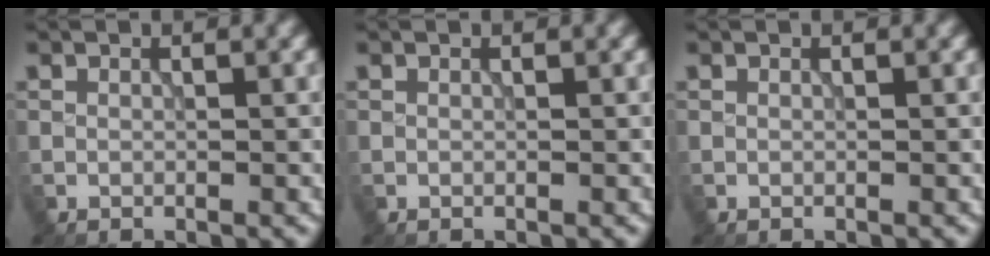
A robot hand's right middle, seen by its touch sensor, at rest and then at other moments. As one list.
[{"total": 0.0}, {"total": 0.0}]